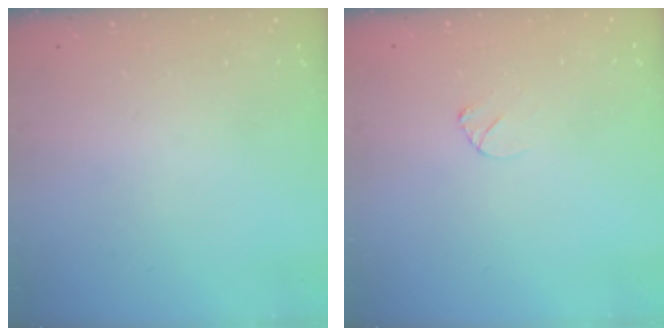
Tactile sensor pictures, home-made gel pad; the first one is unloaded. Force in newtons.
{"total": 2.8, "press": 2.8, "slide": 0.3}